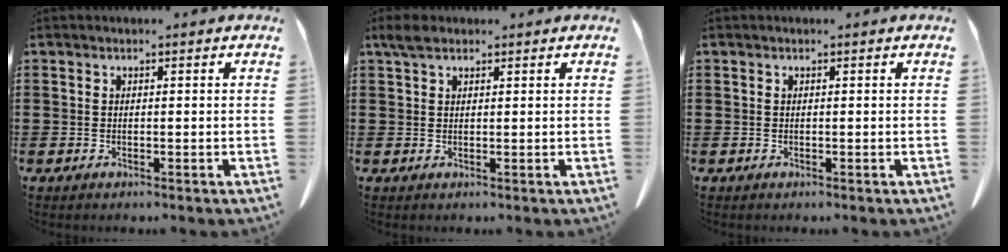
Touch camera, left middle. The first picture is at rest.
{"total": 2.3, "force": [1.6, 1.0, 1.4], "torque": [-0.032, 0.007, 0.030]}
{"total": 0.0}